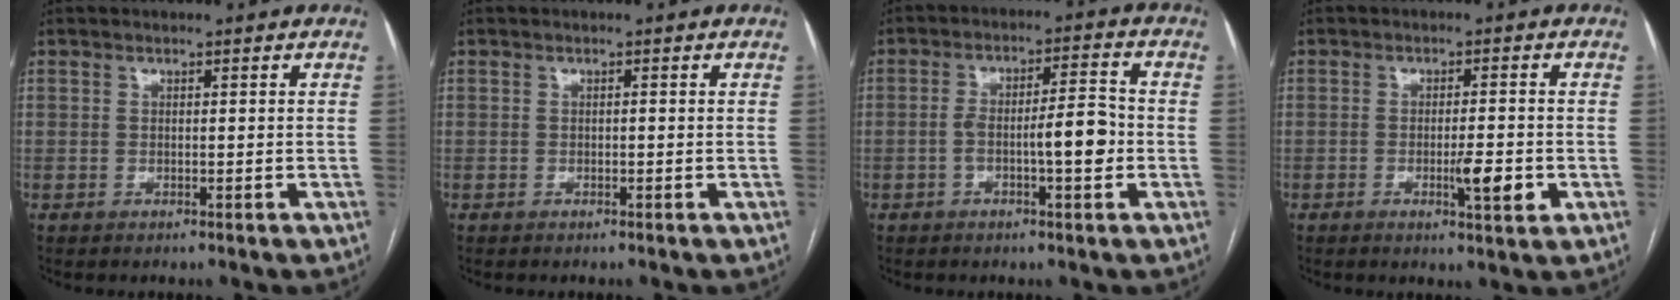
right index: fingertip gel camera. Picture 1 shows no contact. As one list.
[{"total": 0.0}, {"total": 7.3, "force": [-1.7, 1.3, 7.0], "torque": [-0.119, 0.019, -0.028]}, {"total": 4.8, "force": [-1.5, 0.7, 4.5], "torque": [-0.073, -0.005, -0.020]}]